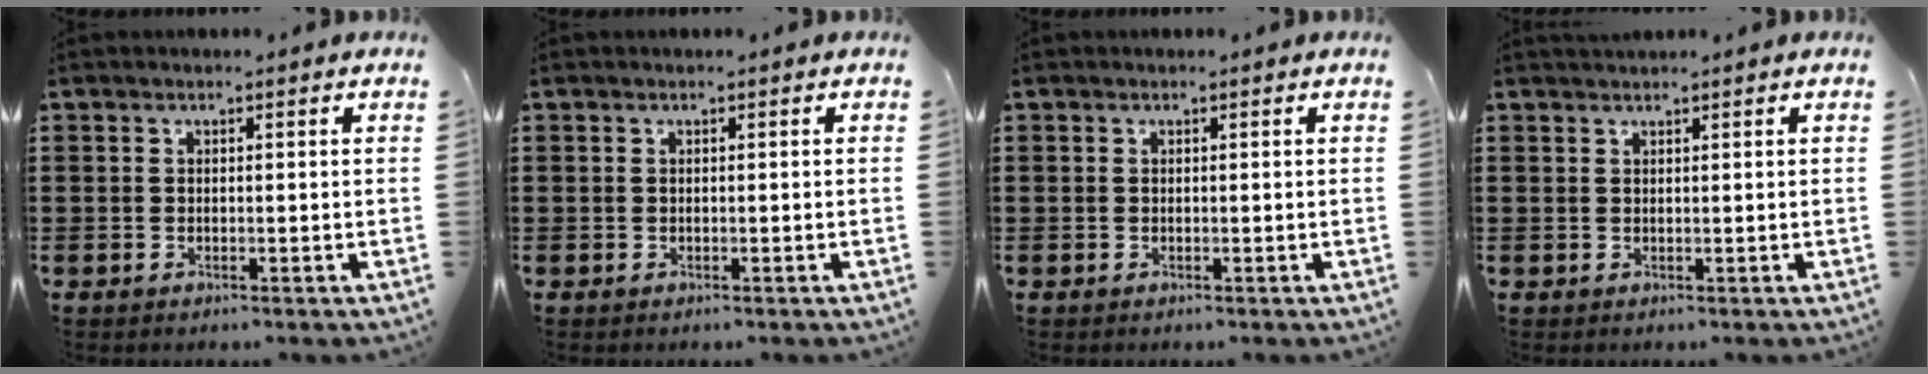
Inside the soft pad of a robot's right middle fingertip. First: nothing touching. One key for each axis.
{"total": 0.0}
{"total": 0.0}
{"total": 0.7, "fx": 0.7, "fy": 0.0, "fz": 0.0, "tx": -0.003, "ty": 0.000, "tz": 0.014}